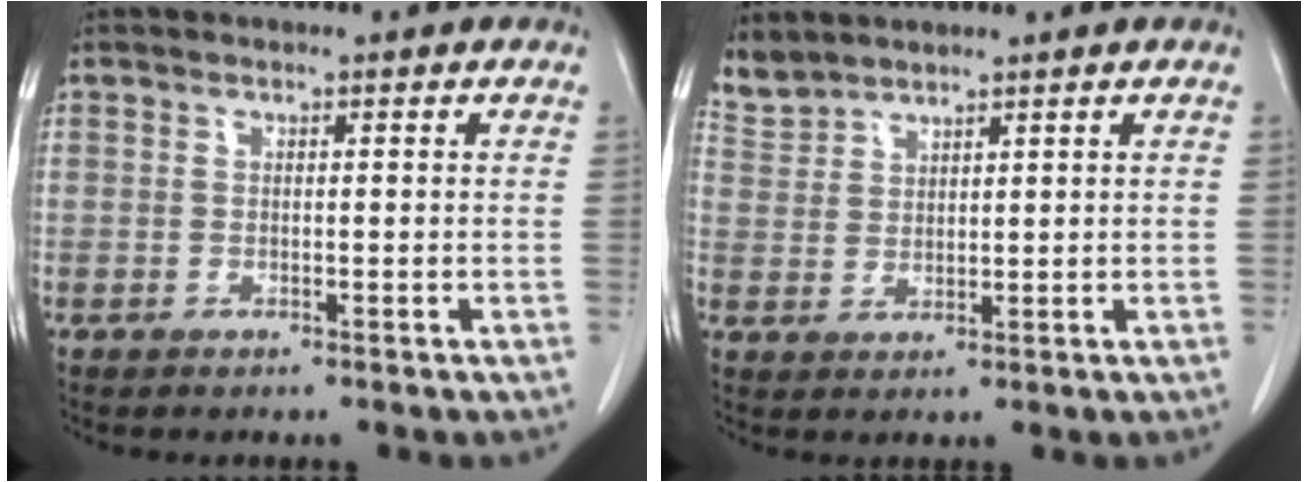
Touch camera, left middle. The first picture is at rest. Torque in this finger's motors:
{"motor_torque": [0.91, -0.97, 0.00, 0.01]}